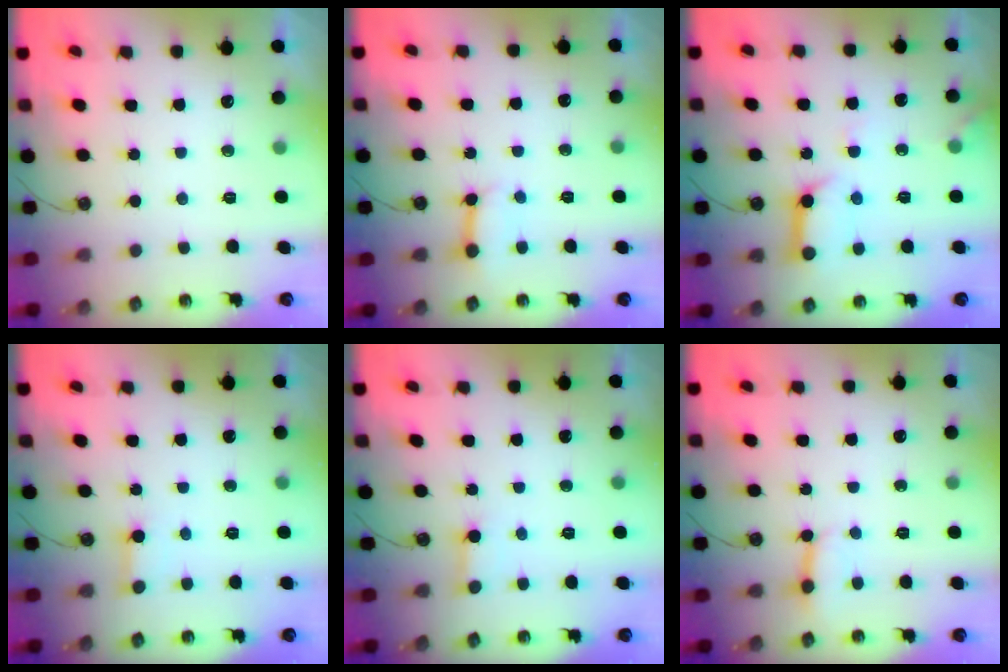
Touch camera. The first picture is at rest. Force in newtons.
{"total": 6.0, "press": 6.0, "slide": 0.7}
{"total": 11.4, "press": 11.4, "slide": 1.2}
{"total": 2.4, "press": 2.4, "slide": 0.1}
{"total": 2.4, "press": 2.4, "slide": 0.0}
{"total": 3.1, "press": 3.1, "slide": 0.5}